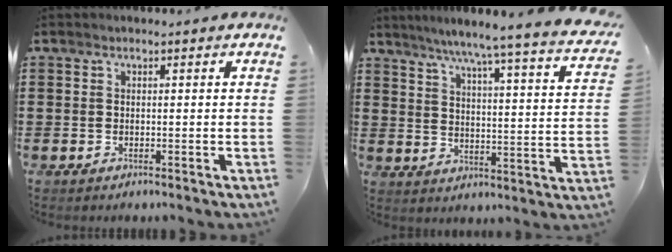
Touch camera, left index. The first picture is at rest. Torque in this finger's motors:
{"motor_torque": [2.14, 0.00, 0.45, 0.15]}